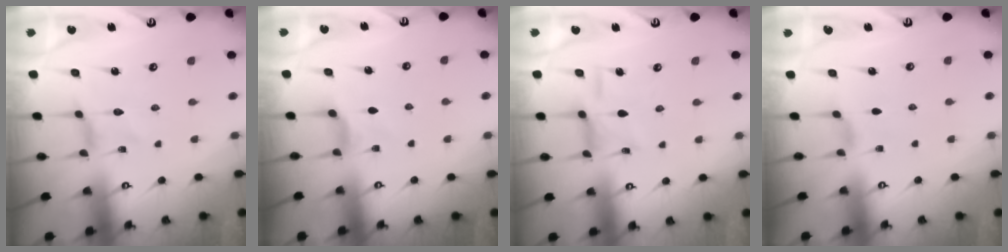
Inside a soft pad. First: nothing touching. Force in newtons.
{"total": 4.2, "press": 4.2, "slide": 0.7}
{"total": 7.3, "press": 7.3, "slide": 0.4}
{"total": 1.5, "press": 1.5, "slide": 0.4}